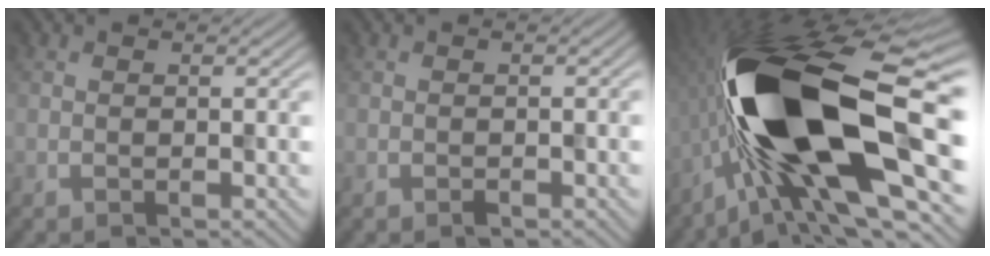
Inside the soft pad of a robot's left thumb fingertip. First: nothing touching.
{"total": 0.8, "force": [-0.6, 0.4, 0.5], "torque": [-0.007, -0.001, -0.009]}
{"total": 21.8, "force": [-3.3, 9.0, 19.5], "torque": [-0.380, -0.006, -0.055]}